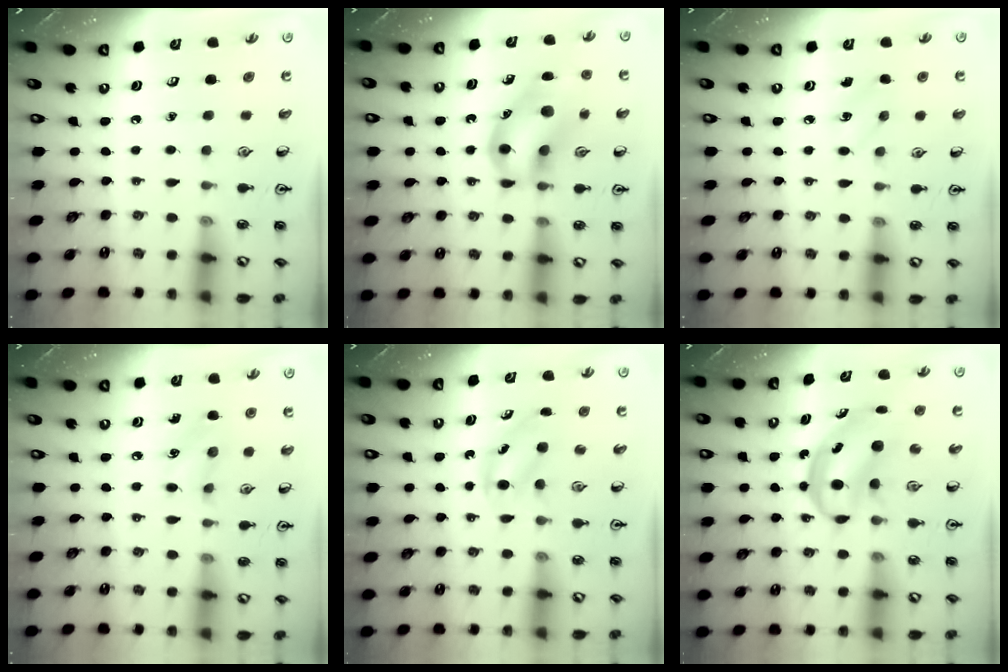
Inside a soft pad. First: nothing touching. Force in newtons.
{"total": 14.7, "press": 14.6, "slide": 2.0}
{"total": 5.0, "press": 4.7, "slide": 1.7}
{"total": 6.2, "press": 6.0, "slide": 1.5}
{"total": 4.0, "press": 3.9, "slide": 0.9}
{"total": 5.9, "press": 5.8, "slide": 1.2}